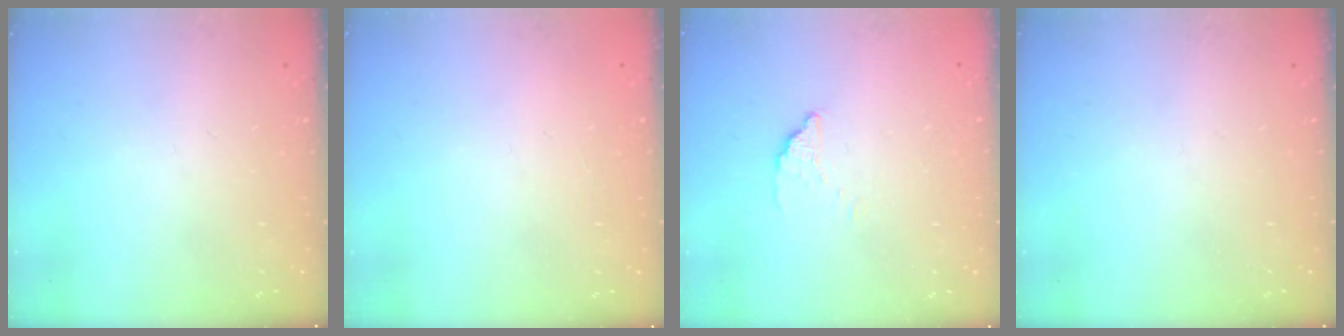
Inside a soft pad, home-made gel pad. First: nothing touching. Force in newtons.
{"total": 2.2, "press": 2.2, "slide": 0.1}
{"total": 1.8, "press": 1.8, "slide": 0.1}
{"total": 0.0}